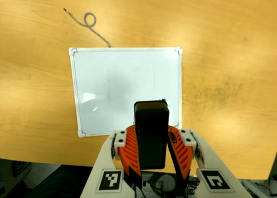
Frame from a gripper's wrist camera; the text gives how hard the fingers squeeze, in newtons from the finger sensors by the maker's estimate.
{"total": 8.5, "left": 9.1, "right": 7.9}